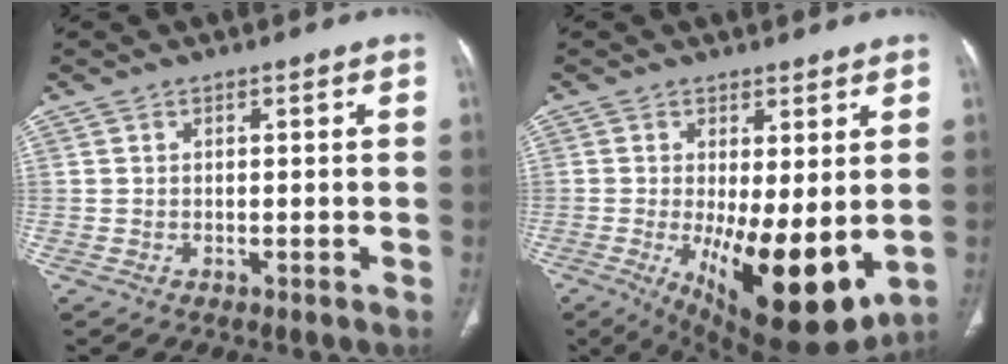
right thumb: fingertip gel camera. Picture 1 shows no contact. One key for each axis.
{"total": 15.6, "fx": -2.4, "fy": 5.6, "fz": 14.3, "tx": -0.219, "ty": -0.036, "tz": -0.016}